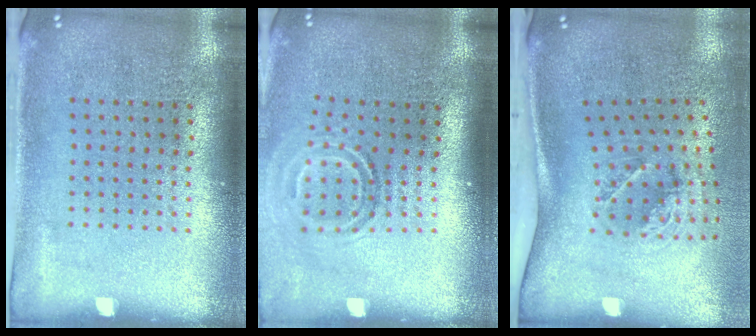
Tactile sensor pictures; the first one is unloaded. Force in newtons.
{"total": 1.7, "press": 1.1, "slide": 1.3}
{"total": 1.9, "press": 1.2, "slide": 1.5}